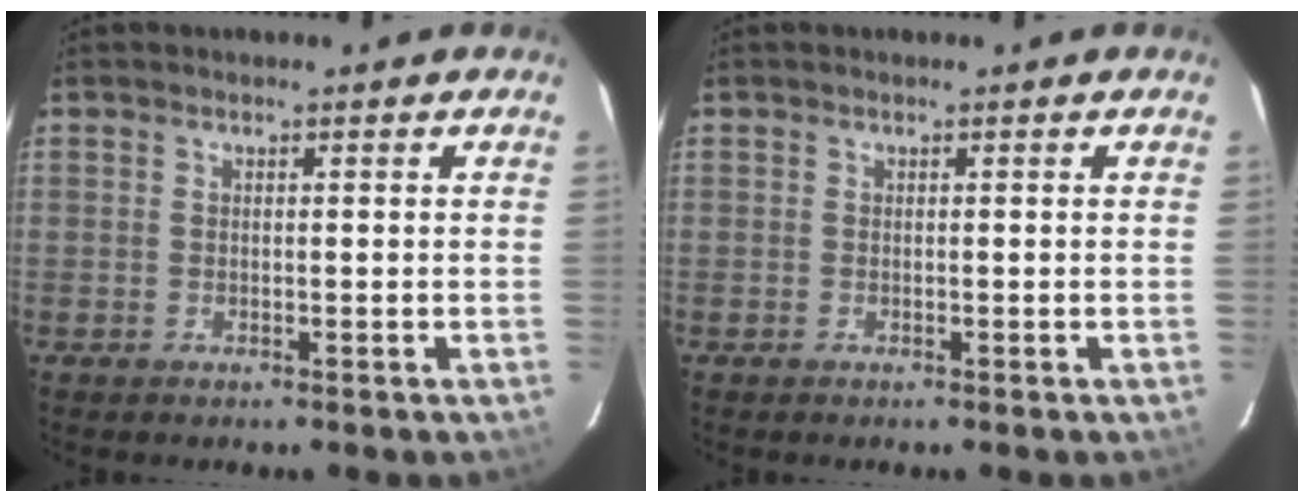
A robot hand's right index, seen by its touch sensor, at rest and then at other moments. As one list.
[{"total": 0.0}]